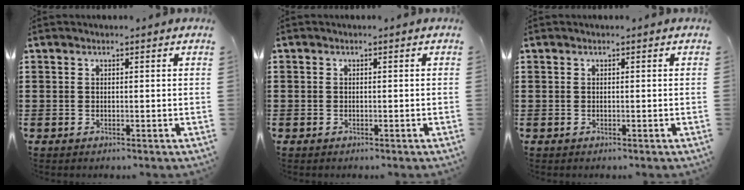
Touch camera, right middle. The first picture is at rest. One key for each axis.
{"total": 0.6, "fx": -0.2, "fy": 0.6, "fz": 0.1, "tx": -0.003, "ty": 0.002, "tz": -0.005}
{"total": 0.0}